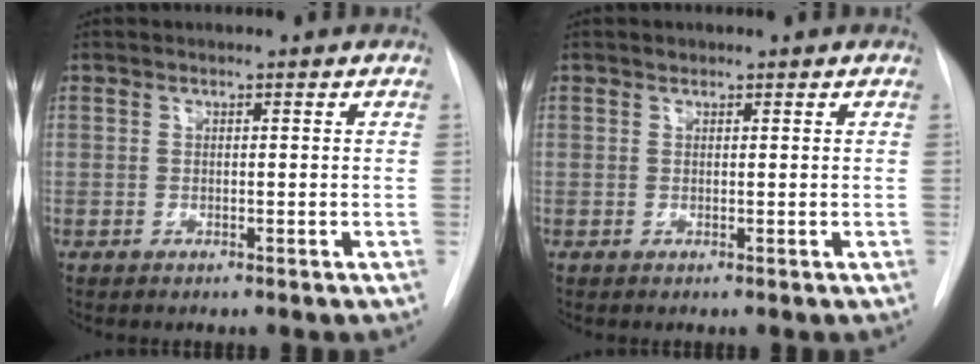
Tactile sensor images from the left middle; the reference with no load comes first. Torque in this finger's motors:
{"motor_torque": [0.04, -0.04, 0.01, 0.00]}